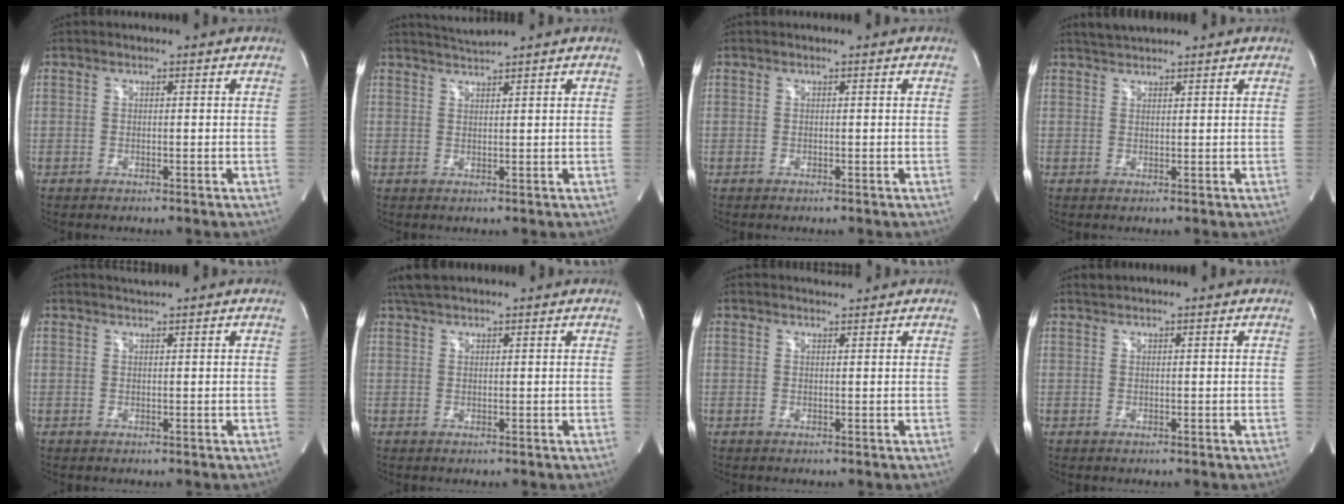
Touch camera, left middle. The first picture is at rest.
{"total": 2.4, "force": [2.1, -1.2, 0.0], "torque": [-0.002, -0.004, 0.046]}
{"total": 0.0}
{"total": 2.7, "force": [2.6, 0.3, 0.7], "torque": [-0.020, 0.017, 0.049]}
{"total": 1.0, "force": [0.9, -0.5, -0.1], "torque": [-0.005, -0.001, 0.021]}
{"total": 3.6, "force": [3.1, 0.9, 1.5], "torque": [-0.036, 0.023, 0.061]}
{"total": 1.1, "force": [1.1, 0.0, -0.1], "torque": [-0.009, 0.004, 0.023]}
{"total": 0.6, "force": [0.6, -0.2, -0.1], "torque": [-0.009, 0.006, 0.016]}